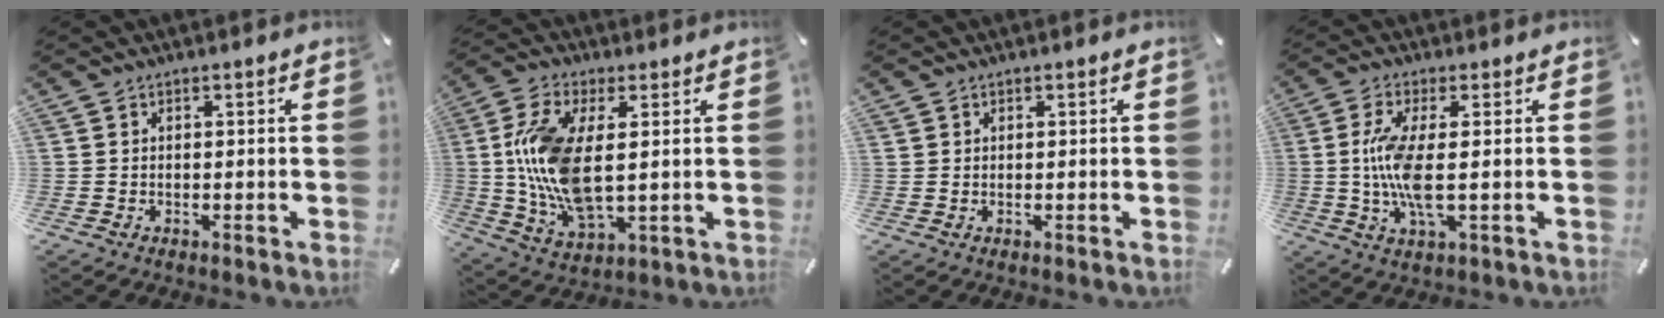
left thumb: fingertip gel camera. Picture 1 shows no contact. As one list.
[{"total": 14.9, "force": [1.6, 6.9, 13.1], "torque": [-0.290, -0.015, 0.030]}, {"total": 0.5, "force": [0.3, 0.4, 0.1], "torque": [-0.001, 0.000, 0.007]}, {"total": 9.9, "force": [0.0, 2.6, 9.6], "torque": [-0.203, -0.017, -0.003]}]